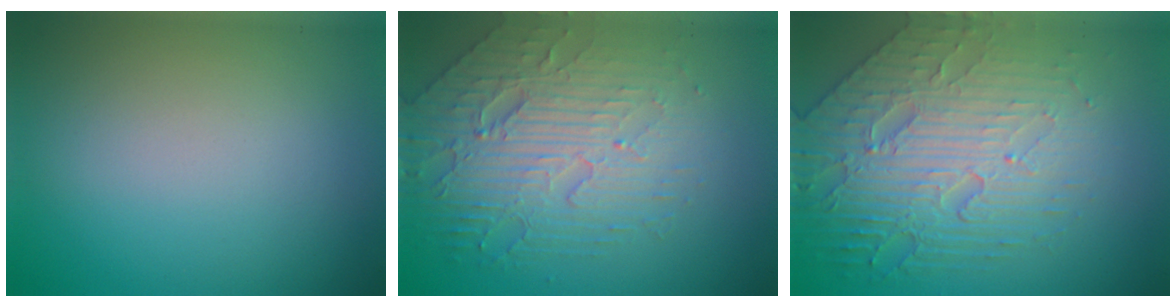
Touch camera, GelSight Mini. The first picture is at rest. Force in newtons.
{"total": 6.3, "press": 4.6, "slide": 4.3}
{"total": 7.9, "press": 5.8, "slide": 5.3}